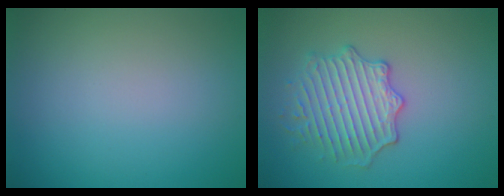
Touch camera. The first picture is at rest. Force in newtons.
{"total": 3.8, "press": 3.6, "slide": 1.2}